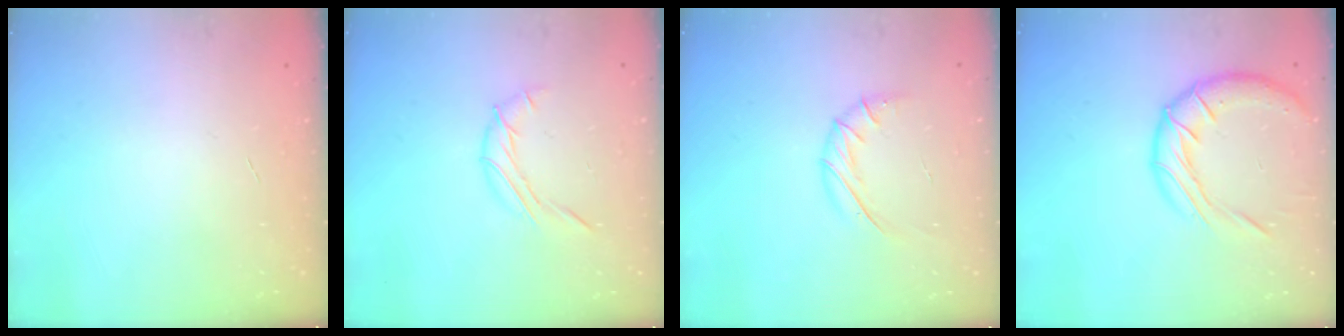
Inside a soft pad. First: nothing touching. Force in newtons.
{"total": 6.9, "press": 6.9, "slide": 0.5}
{"total": 8.5, "press": 8.5, "slide": 0.6}
{"total": 14.2, "press": 14.1, "slide": 1.6}